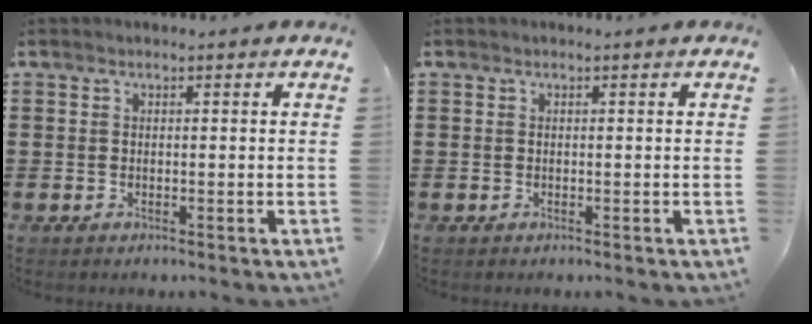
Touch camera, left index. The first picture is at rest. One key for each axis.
{"total": 0.0}